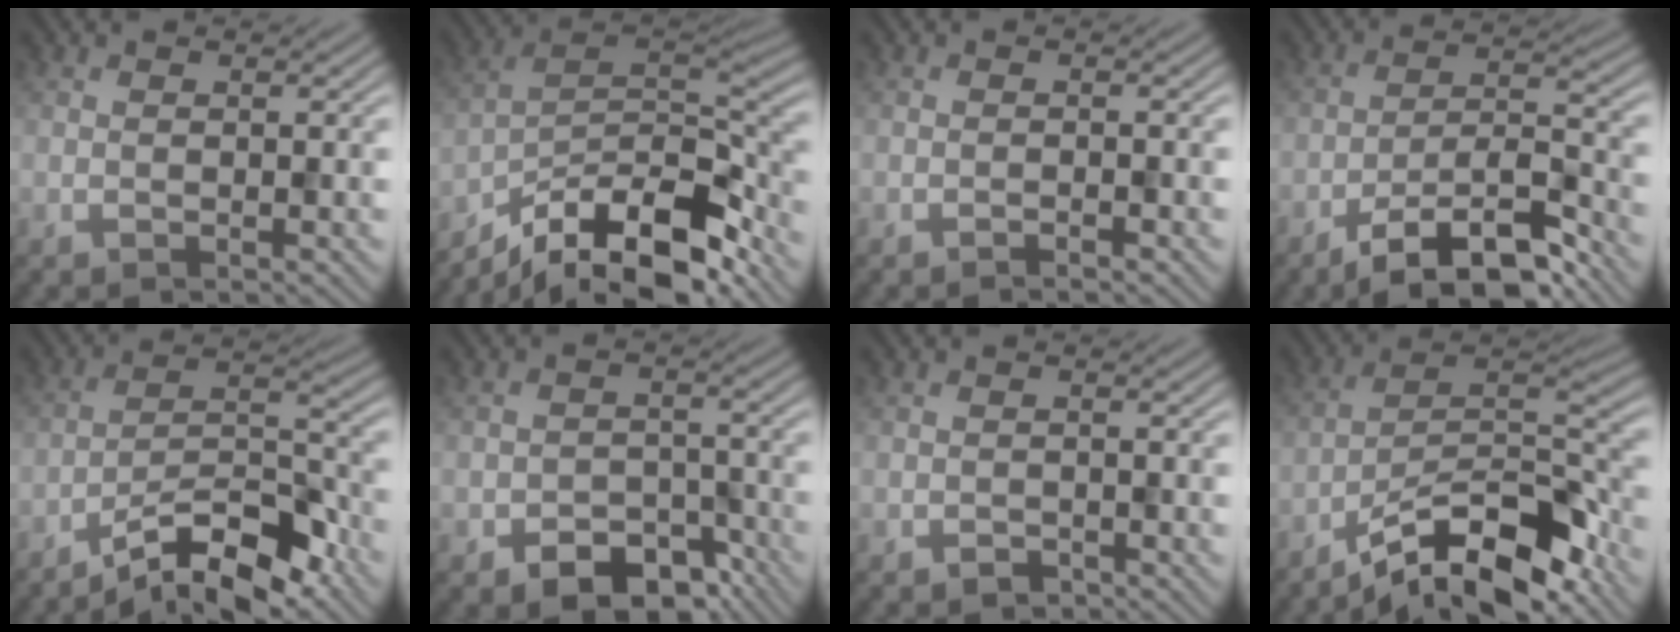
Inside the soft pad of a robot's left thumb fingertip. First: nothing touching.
{"total": 14.8, "force": [-10.8, 5.1, 8.8], "torque": [-0.175, -0.006, -0.183]}
{"total": 0.8, "force": [-0.7, 0.0, 0.4], "torque": [-0.007, 0.002, -0.014]}
{"total": 11.1, "force": [-8.3, 3.0, 6.8], "torque": [-0.110, 0.003, -0.152]}
{"total": 10.9, "force": [-8.4, 2.5, 6.5], "torque": [-0.102, 0.011, -0.158]}
{"total": 7.2, "force": [-4.7, 4.2, 3.4], "torque": [-0.048, -0.017, -0.078]}
{"total": 1.2, "force": [-0.9, 0.6, 0.4], "torque": [-0.007, -0.002, -0.017]}
{"total": 13.6, "force": [-10.3, 3.3, 8.2], "torque": [-0.137, 0.006, -0.194]}